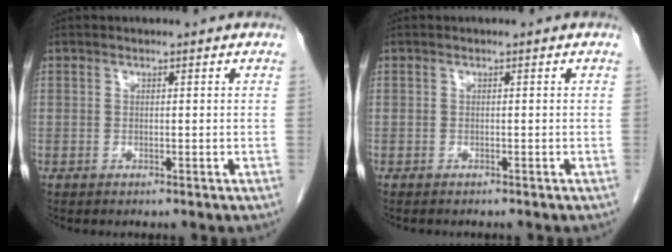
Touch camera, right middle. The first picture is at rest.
{"total": 1.3, "force": [-1.1, 0.4, 0.5], "torque": [-0.010, -0.003, -0.012]}